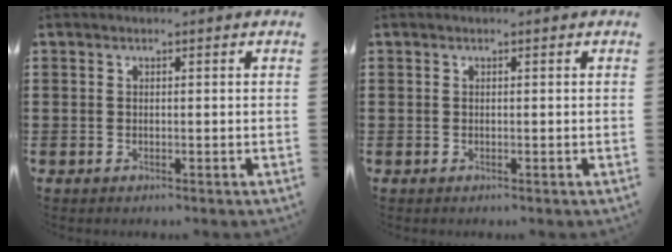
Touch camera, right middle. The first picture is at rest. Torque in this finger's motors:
{"motor_torque": [-0.01, -0.01, 0.09, -0.01]}